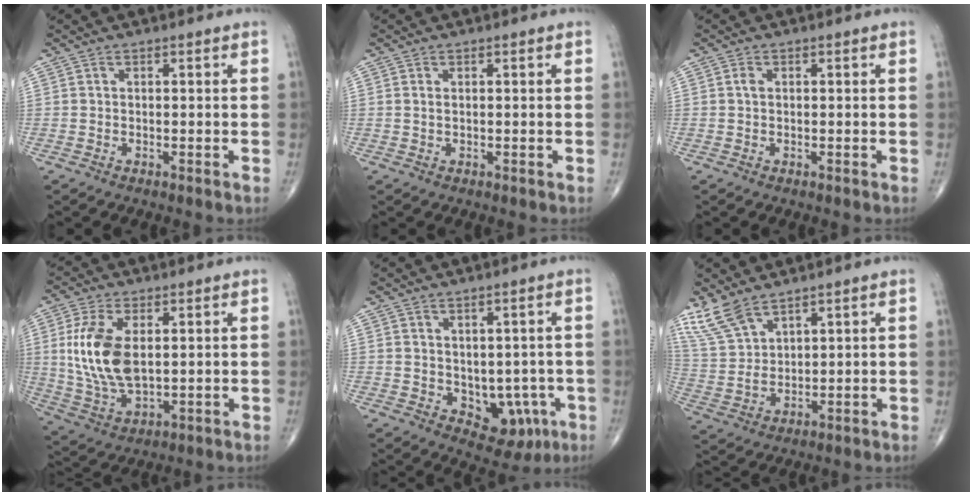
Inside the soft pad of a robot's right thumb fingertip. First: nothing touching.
{"total": 0.6, "force": [0.2, 0.3, 0.4], "torque": [-0.012, 0.002, 0.005]}
{"total": 0.9, "force": [0.1, 0.6, 0.6], "torque": [-0.011, 0.001, 0.000]}
{"total": 12.9, "force": [2.1, 6.8, 10.8], "torque": [-0.224, -0.013, 0.051]}
{"total": 8.6, "force": [-1.7, 6.0, 5.9], "torque": [-0.033, 0.003, -0.006]}
{"total": 8.3, "force": [6.5, 3.0, 4.2], "torque": [-0.093, -0.021, 0.153]}